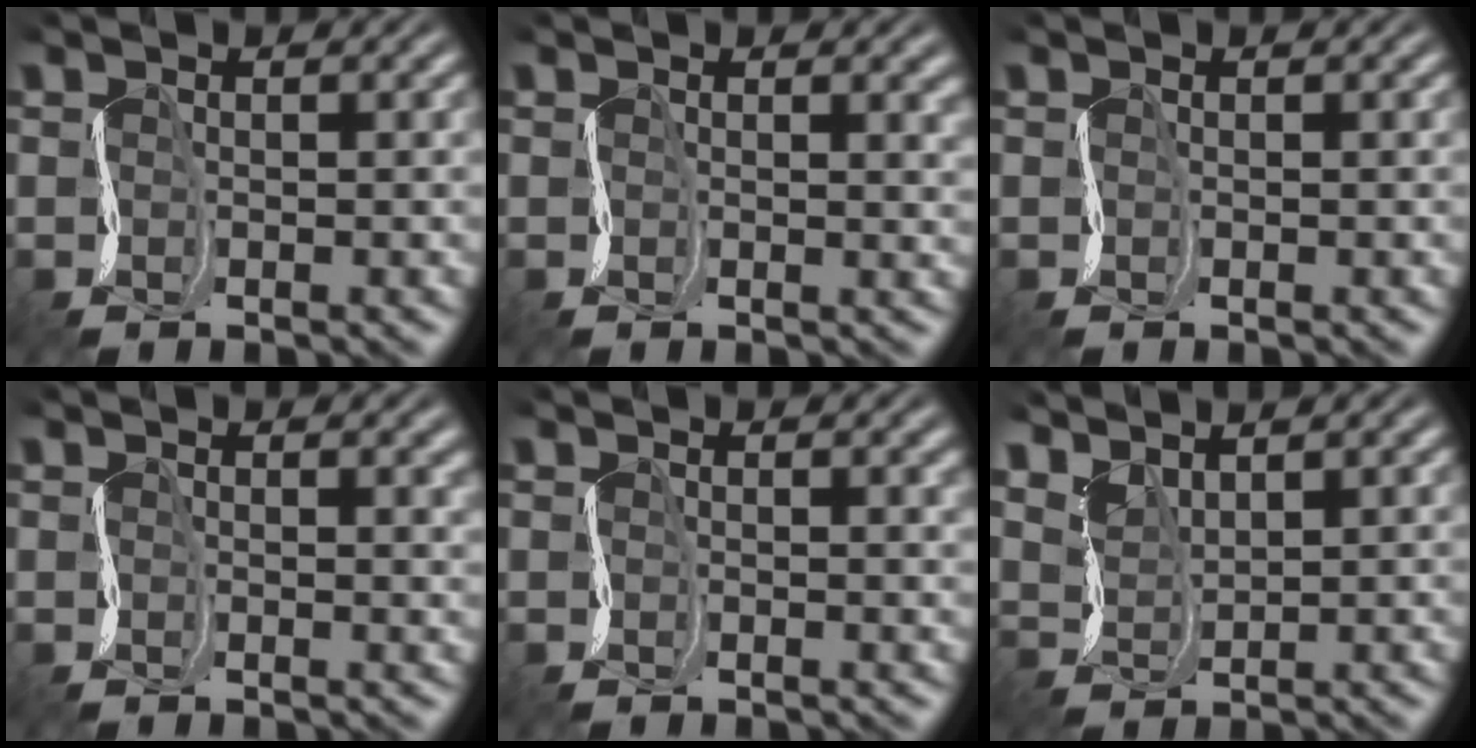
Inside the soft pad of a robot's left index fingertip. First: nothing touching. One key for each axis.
{"total": 2.5, "fx": 0.9, "fy": 1.3, "fz": 1.9, "tx": -0.005, "ty": 0.004, "tz": 0.010}
{"total": 0.0}
{"total": 2.0, "fx": 0.8, "fy": 1.1, "fz": 1.6, "tx": -0.004, "ty": 0.005, "tz": 0.008}
{"total": 1.1, "fx": 0.5, "fy": 0.6, "fz": 0.8, "tx": -0.002, "ty": 0.004, "tz": 0.006}
{"total": 3.5, "fx": 3.4, "fy": 0.8, "fz": 0.2, "tx": -0.019, "ty": 0.004, "tz": 0.069}